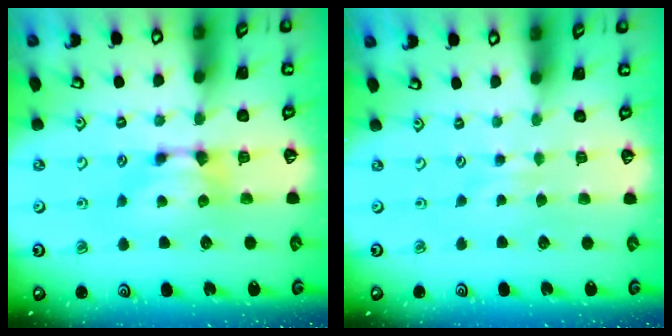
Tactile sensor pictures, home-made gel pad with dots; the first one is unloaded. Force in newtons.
{"total": 2.4, "press": 2.4, "slide": 0.2}